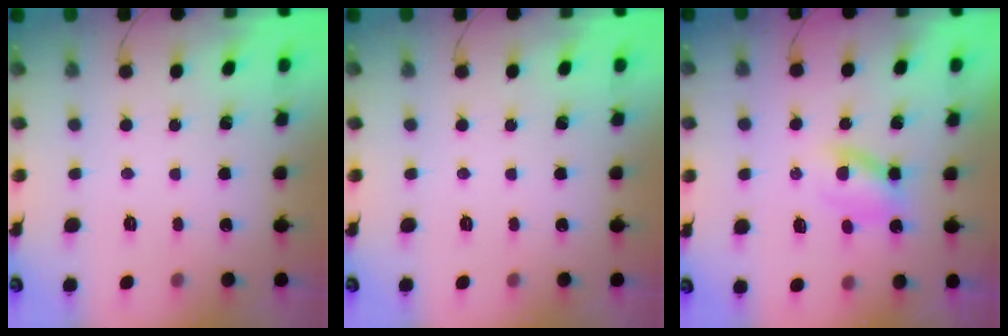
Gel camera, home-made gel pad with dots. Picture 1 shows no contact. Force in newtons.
{"total": 0.0}
{"total": 2.9, "press": 2.8, "slide": 0.9}